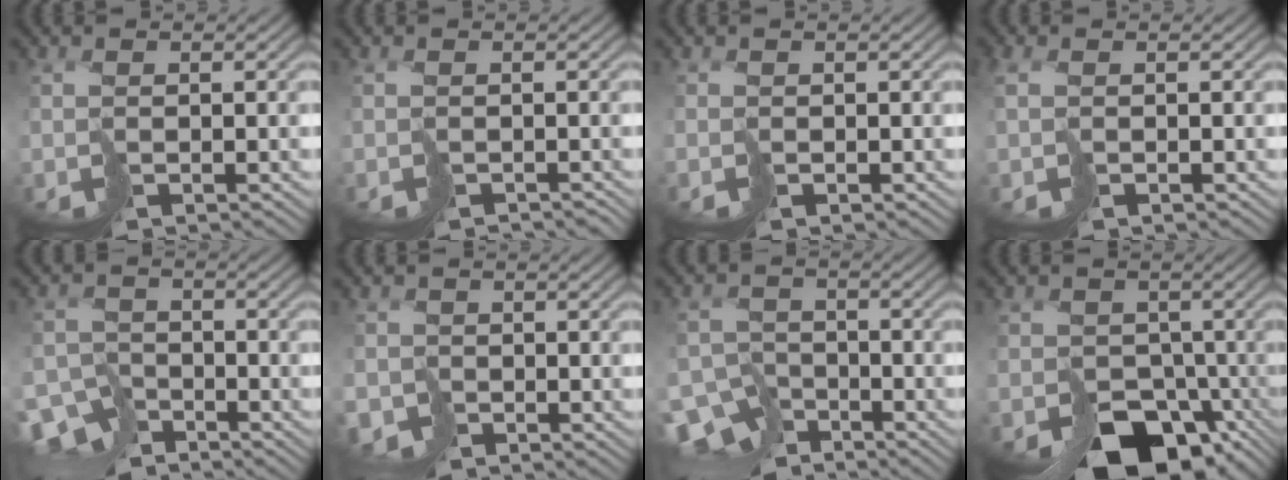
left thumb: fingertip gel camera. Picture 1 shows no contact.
{"total": 1.6, "force": [-1.4, 0.8, 0.5], "torque": [0.000, -0.009, -0.023]}
{"total": 0.5, "force": [-0.3, 0.1, -0.4], "torque": [0.013, -0.002, -0.006]}
{"total": 1.4, "force": [-0.3, 1.0, 0.9], "torque": [-0.030, -0.002, -0.008]}
{"total": 6.3, "force": [-5.5, 2.8, 1.3], "torque": [-0.017, -0.019, -0.107]}
{"total": 2.3, "force": [-1.8, 1.4, -0.3], "torque": [0.017, -0.007, -0.040]}
{"total": 7.4, "force": [-6.3, 3.6, 1.6], "torque": [-0.024, -0.018, -0.118]}
{"total": 11.4, "force": [-7.1, 7.9, 4.2], "torque": [-0.050, -0.041, -0.094]}